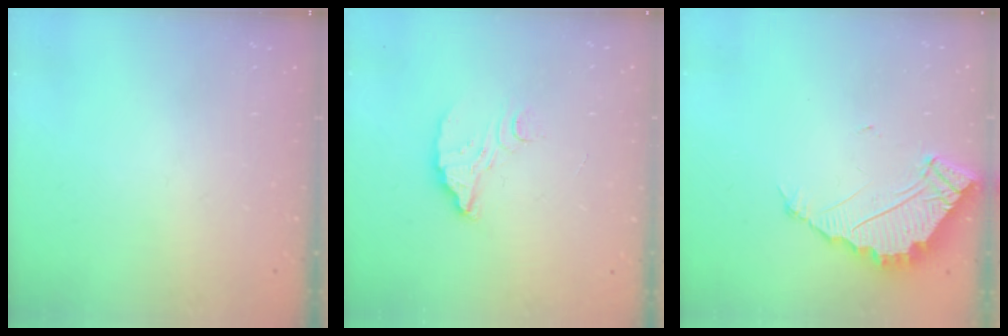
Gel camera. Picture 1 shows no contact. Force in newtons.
{"total": 6.2, "press": 6.2, "slide": 0.3}
{"total": 4.9, "press": 4.9, "slide": 0.1}